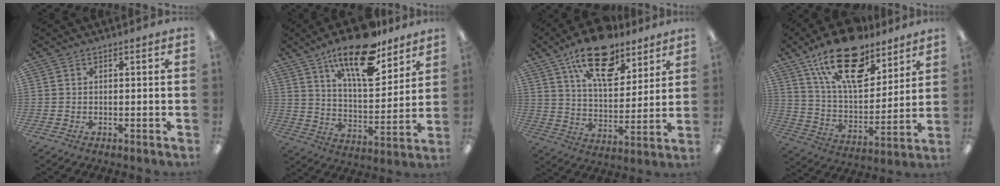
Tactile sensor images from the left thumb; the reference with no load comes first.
{"total": 19.1, "force": [13.2, 7.1, 11.8], "torque": [-0.196, -0.073, 0.220]}
{"total": 18.8, "force": [12.2, 9.1, 11.2], "torque": [-0.172, -0.056, 0.209]}
{"total": 22.3, "force": [14.7, 10.3, 13.1], "torque": [-0.224, -0.074, 0.259]}